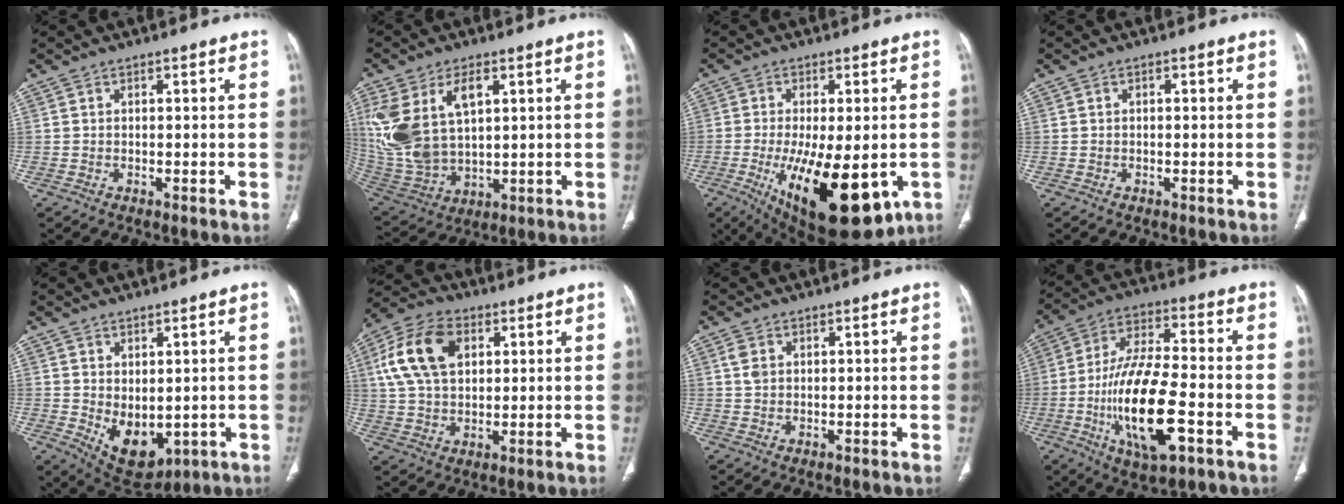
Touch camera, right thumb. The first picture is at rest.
{"total": 17.6, "force": [5.1, 10.3, 13.4], "torque": [-0.287, -0.011, 0.117]}
{"total": 20.7, "force": [-6.8, 8.5, 17.6], "torque": [-0.263, -0.021, -0.080]}
{"total": 0.5, "force": [0.1, 0.3, 0.4], "torque": [-0.009, 0.002, 0.001]}
{"total": 8.9, "force": [-0.9, 5.5, 6.9], "torque": [-0.086, -0.010, 0.018]}
{"total": 13.8, "force": [4.1, 8.9, 9.8], "torque": [-0.183, 0.010, 0.075]}
{"total": 2.1, "force": [0.7, 1.4, 1.4], "torque": [-0.032, 0.004, 0.020]}
{"total": 18.8, "force": [-5.6, 6.8, 16.6], "torque": [-0.315, 0.020, -0.091]}